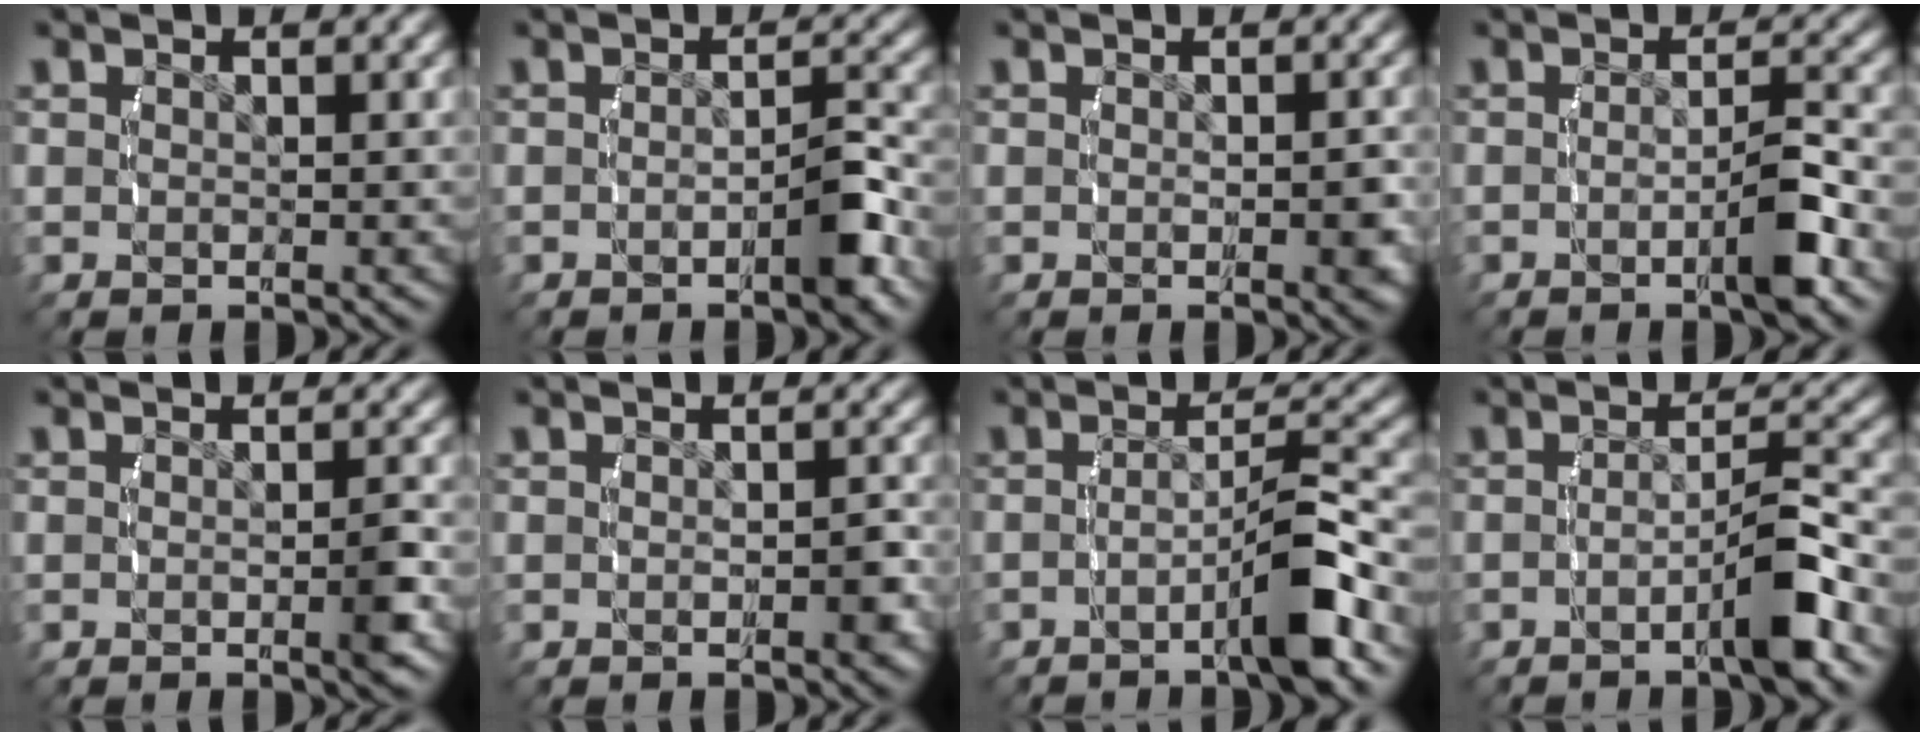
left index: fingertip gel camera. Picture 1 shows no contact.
{"total": 2.5, "force": [-1.2, 0.5, 2.1], "torque": [-0.025, 0.003, -0.024]}
{"total": 1.1, "force": [-0.5, 0.4, 1.0], "torque": [-0.014, -0.006, -0.005]}
{"total": 3.2, "force": [-1.4, 0.2, 2.9], "torque": [-0.039, 0.001, -0.026]}
{"total": 1.6, "force": [-0.6, 0.3, 1.5], "torque": [-0.024, 0.000, -0.010]}
{"total": 1.3, "force": [-0.7, 0.4, 1.0], "torque": [-0.015, -0.003, -0.011]}
{"total": 4.7, "force": [-2.6, 0.1, 3.9], "torque": [-0.062, 0.005, -0.044]}
{"total": 4.0, "force": [-2.1, 0.3, 3.4], "torque": [-0.052, 0.004, -0.039]}